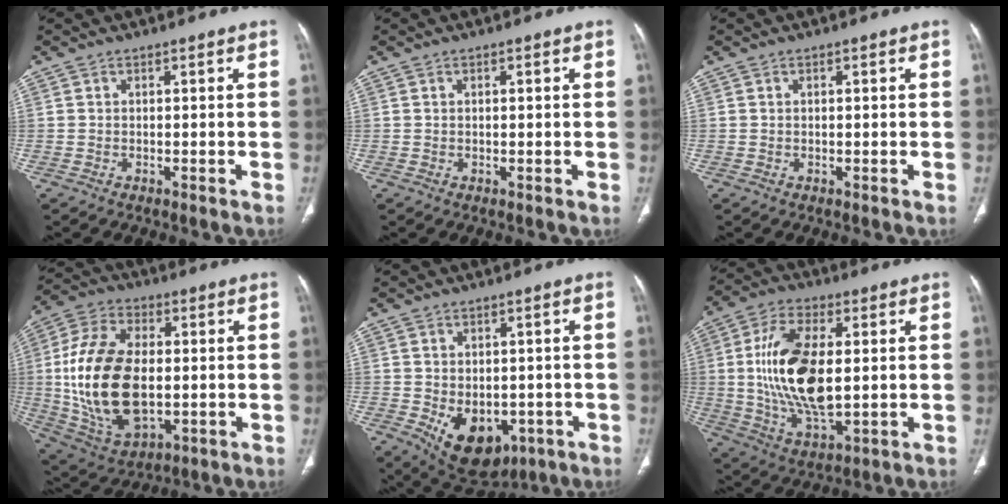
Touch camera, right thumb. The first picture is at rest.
{"total": 1.0, "force": [0.3, 0.3, 0.9], "torque": [-0.019, 0.006, 0.006]}
{"total": 0.8, "force": [0.2, 0.2, 0.7], "torque": [-0.017, 0.005, 0.006]}
{"total": 21.7, "force": [-0.4, 12.6, 17.7], "torque": [-0.349, -0.002, 0.008]}
{"total": 12.1, "force": [-4.0, 8.2, 8.0], "torque": [-0.092, -0.002, -0.035]}
{"total": 18.0, "force": [1.3, 8.8, 15.7], "torque": [-0.298, -0.012, 0.031]}